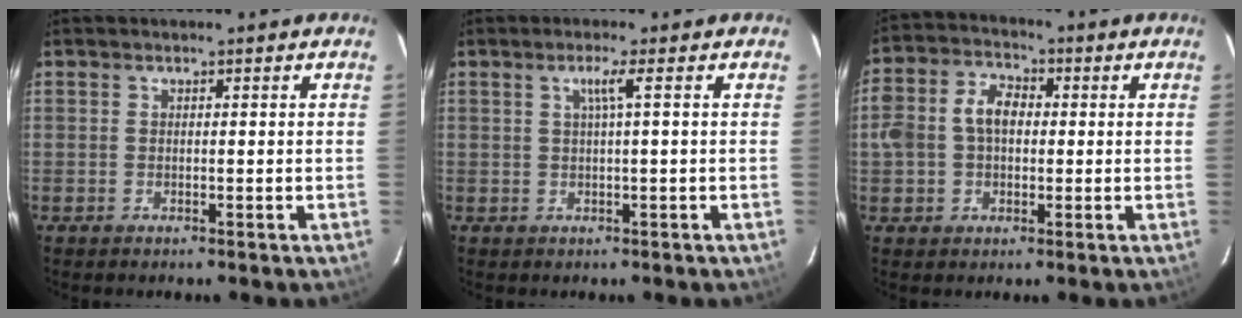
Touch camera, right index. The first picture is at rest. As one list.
[{"total": 2.2, "force": [0.5, -0.7, 2.0], "torque": [-0.037, -0.001, 0.012]}, {"total": 8.3, "force": [0.2, 6.1, 5.7], "torque": [-0.120, 0.026, 0.002]}]